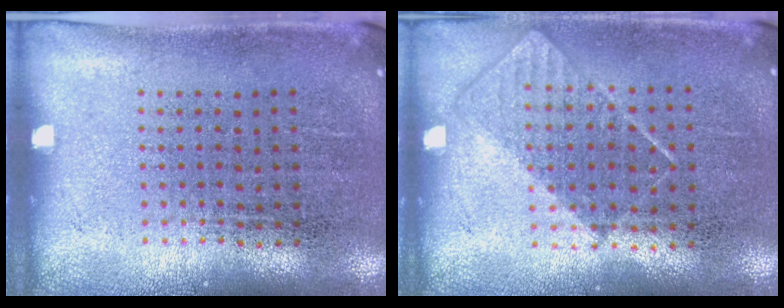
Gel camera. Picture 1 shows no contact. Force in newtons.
{"total": 0.8, "press": 0.6, "slide": 0.5}